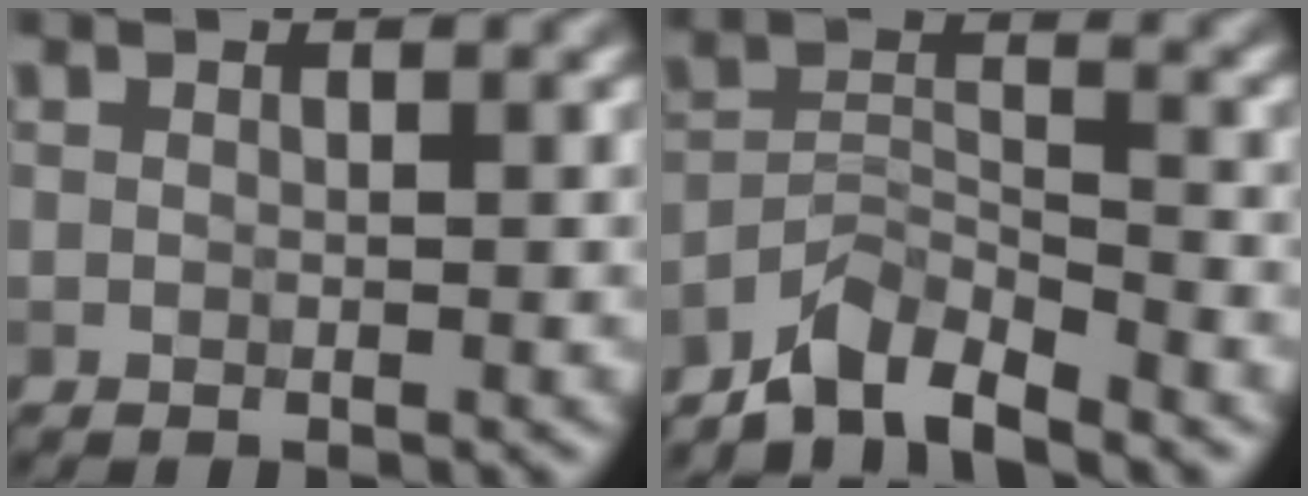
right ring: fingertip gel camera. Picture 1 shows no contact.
{"total": 4.5, "force": [-4.1, 1.1, 1.7], "torque": [-0.025, -0.001, -0.085]}